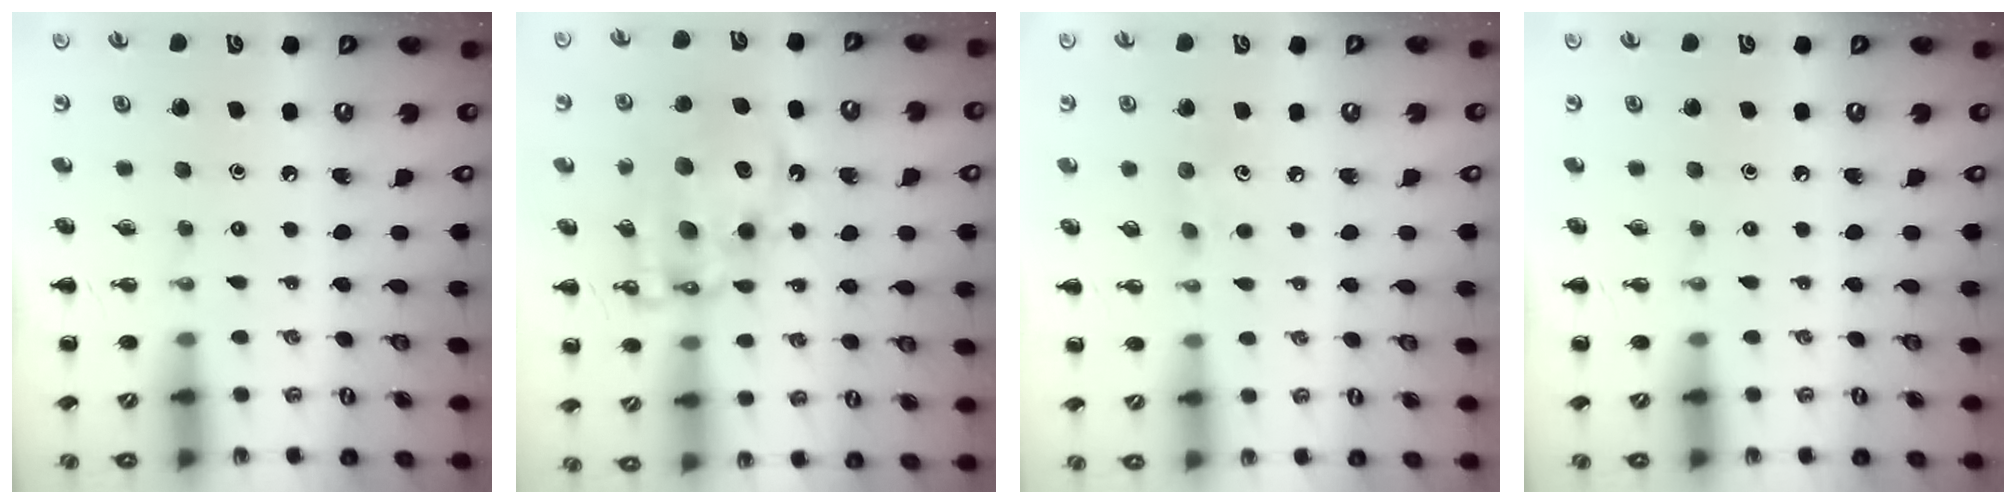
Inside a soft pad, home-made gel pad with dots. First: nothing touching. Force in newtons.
{"total": 15.1, "press": 14.6, "slide": 3.8}
{"total": 6.3, "press": 6.1, "slide": 1.8}
{"total": 0.0}